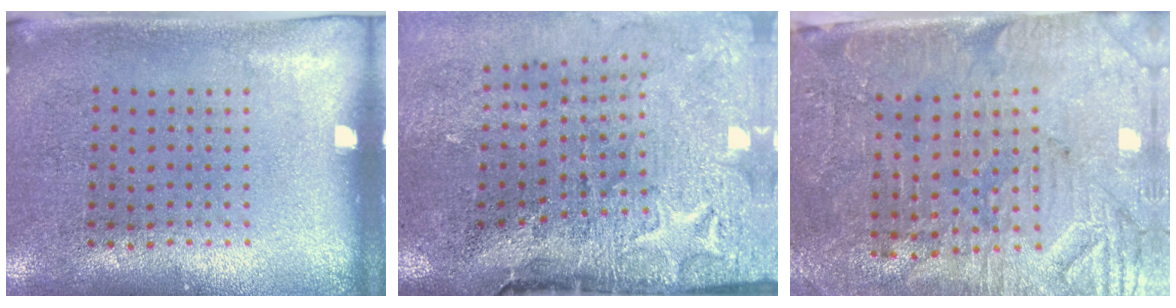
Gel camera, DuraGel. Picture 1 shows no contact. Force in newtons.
{"total": 4.8, "press": 3.8, "slide": 2.9}
{"total": 3.8, "press": 3.5, "slide": 1.4}